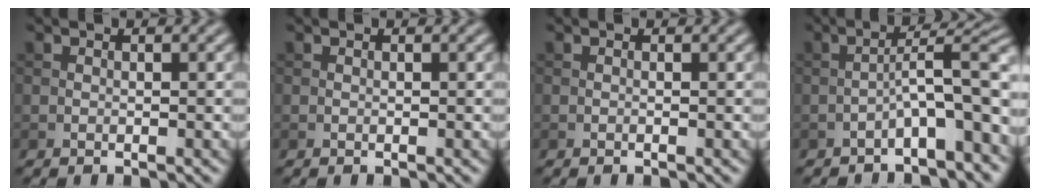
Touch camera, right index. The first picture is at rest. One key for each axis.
{"total": 0.0}
{"total": 0.0}
{"total": 6.2, "fx": -2.6, "fy": 1.4, "fz": 5.5, "tx": -0.078, "ty": 0.023, "tz": -0.045}